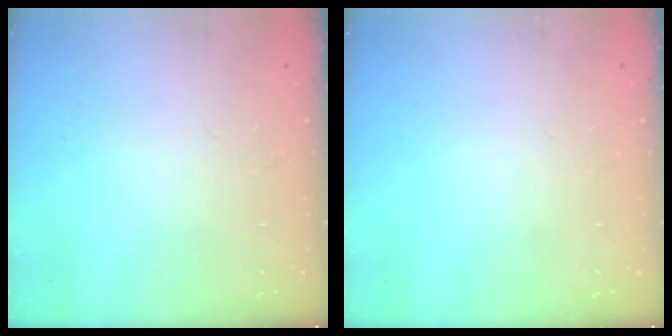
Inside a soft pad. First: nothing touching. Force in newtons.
{"total": 0.0}